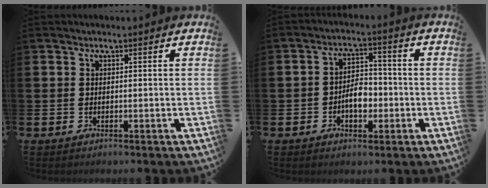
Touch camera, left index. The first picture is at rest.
{"total": 4.1, "force": [-1.2, 2.5, 3.0], "torque": [-0.041, 0.003, -0.028]}